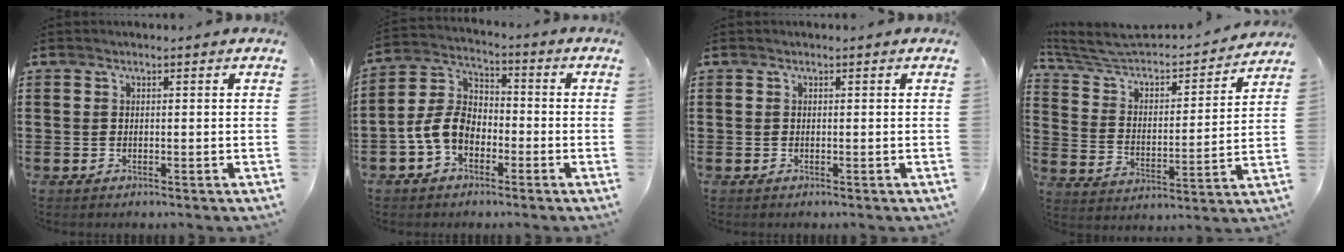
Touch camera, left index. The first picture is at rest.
{"total": 6.7, "force": [-3.0, 4.4, 4.0], "torque": [-0.117, 0.002, -0.071]}
{"total": 0.0}
{"total": 5.2, "force": [4.7, 1.7, 1.5], "torque": [-0.059, -0.041, 0.073]}